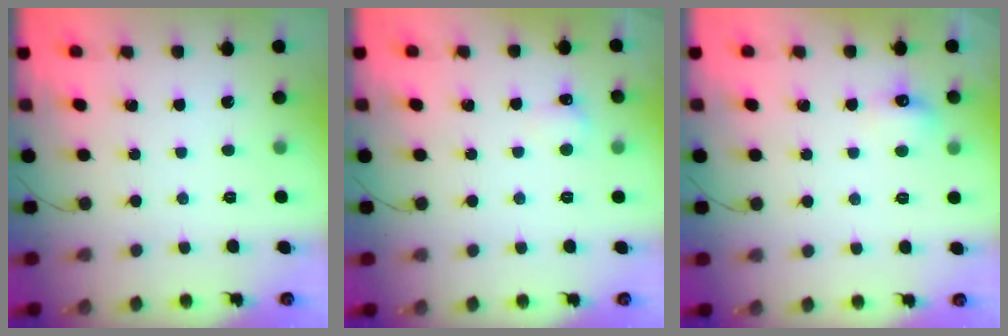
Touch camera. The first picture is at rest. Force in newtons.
{"total": 3.5, "press": 3.3, "slide": 1.0}
{"total": 5.6, "press": 5.5, "slide": 1.4}